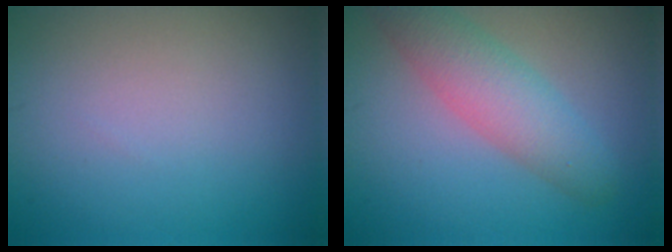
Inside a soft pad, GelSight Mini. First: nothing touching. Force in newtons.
{"total": 4.6, "press": 4.6, "slide": 0.3}